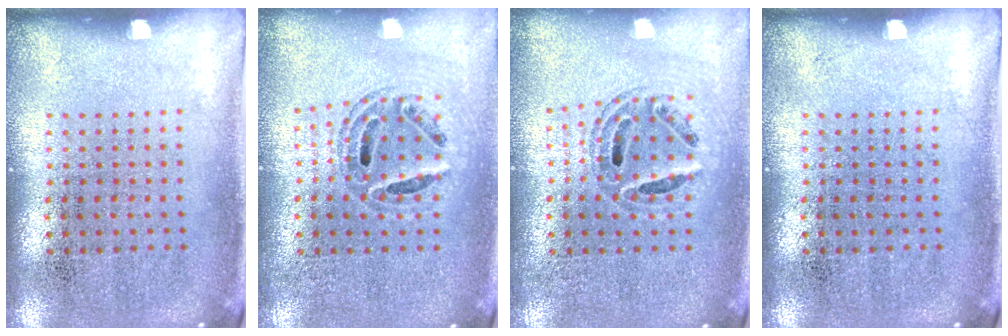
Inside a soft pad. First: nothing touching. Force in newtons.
{"total": 0.7, "press": 0.7, "slide": 0.2}
{"total": 0.7, "press": 0.7, "slide": 0.2}
{"total": 0.0}